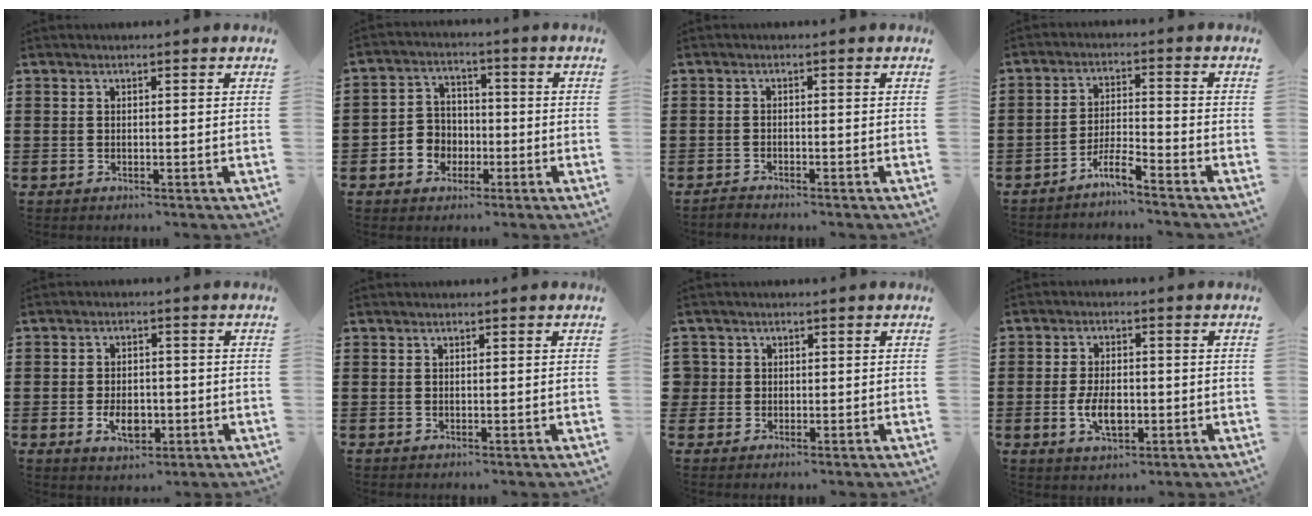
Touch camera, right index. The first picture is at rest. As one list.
[{"total": 4.4, "force": [-1.8, 4.0, 0.8], "torque": [-0.028, 0.012, -0.036]}, {"total": 1.0, "force": [-1.0, 0.1, 0.0], "torque": [-0.003, 0.001, -0.022]}, {"total": 4.5, "force": [-3.9, 0.1, 2.1], "torque": [-0.056, -0.002, -0.082]}, {"total": 4.9, "force": [-1.5, 2.9, 3.7], "torque": [-0.067, -0.003, -0.027]}, {"total": 0.0}, {"total": 2.0, "force": [0.1, 2.0, 0.2], "torque": [-0.015, 0.008, -0.001]}, {"total": 5.4, "force": [-1.2, 2.7, 4.5], "torque": [-0.086, -0.005, -0.024]}]